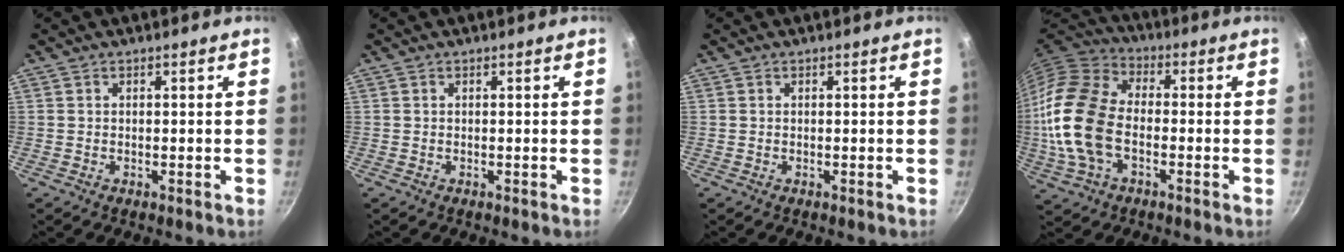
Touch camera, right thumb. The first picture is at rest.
{"total": 0.0}
{"total": 0.0}
{"total": 17.8, "force": [-2.9, 11.2, 13.6], "torque": [-0.261, 0.028, -0.069]}